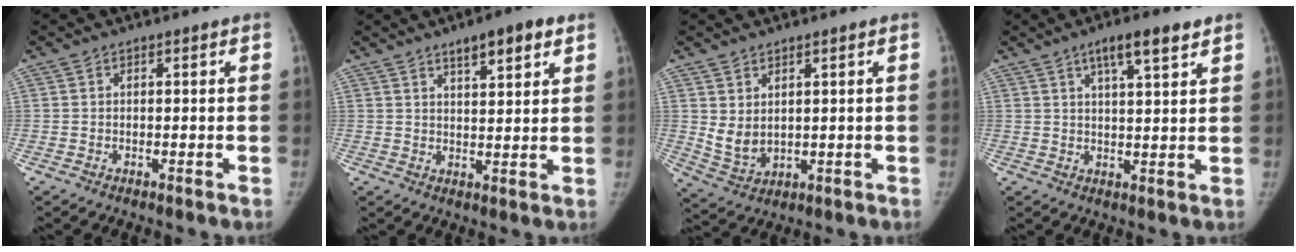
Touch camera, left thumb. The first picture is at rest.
{"total": 7.1, "force": [4.4, 2.1, 5.2], "torque": [-0.065, -0.019, 0.064]}
{"total": 5.2, "force": [1.6, 3.3, 3.6], "torque": [-0.059, -0.018, 0.048]}
{"total": 7.3, "force": [4.4, 1.6, 5.5], "torque": [-0.082, -0.016, 0.072]}